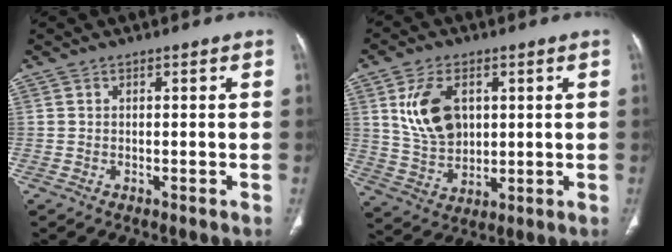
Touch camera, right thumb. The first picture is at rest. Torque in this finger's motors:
{"motor_torque": [0.09, 0.19, 0.76, 0.21, 0.17]}